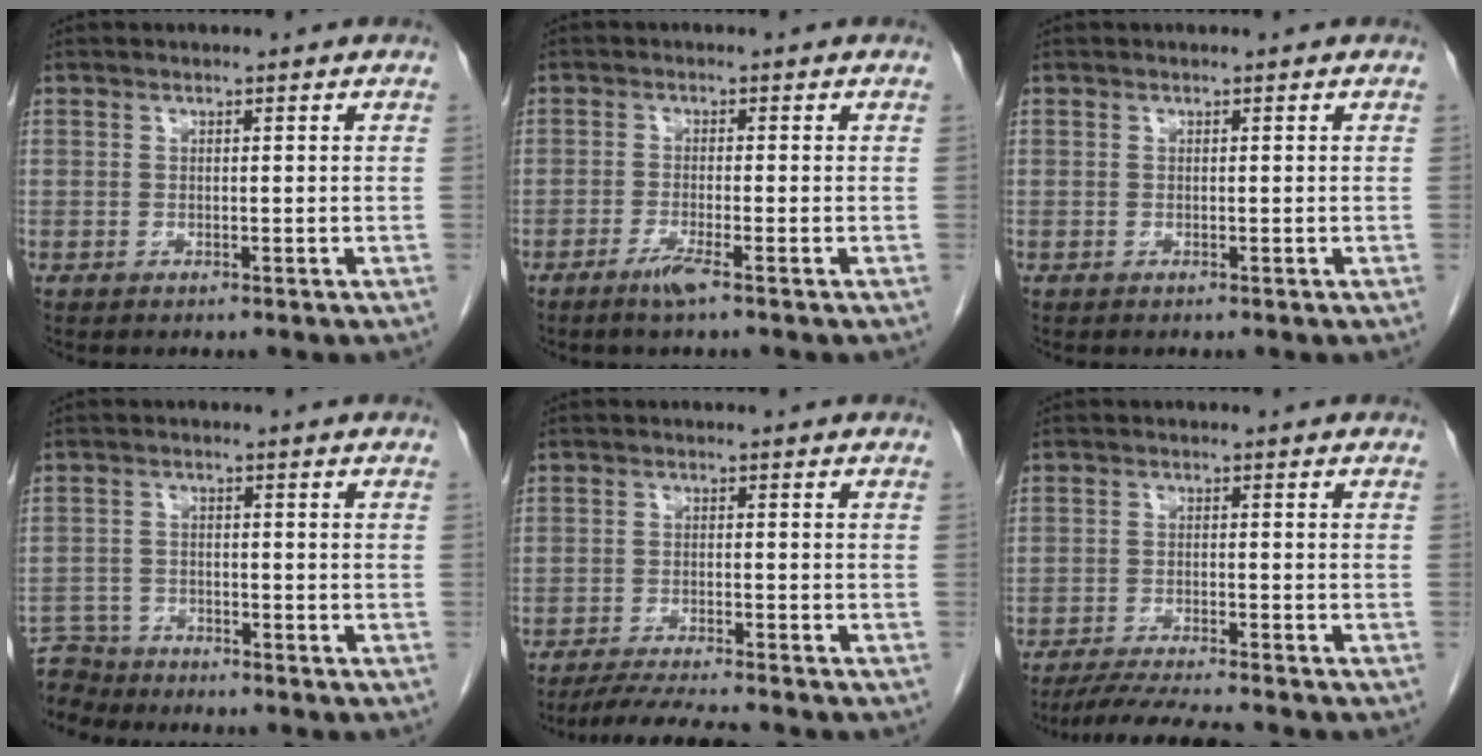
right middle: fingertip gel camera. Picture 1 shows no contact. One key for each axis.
{"total": 2.8, "fx": -1.8, "fy": -0.3, "fz": 2.1, "tx": -0.047, "ty": -0.007, "tz": -0.040}
{"total": 0.0}
{"total": 6.1, "fx": -5.8, "fy": 1.8, "fz": -0.6, "tx": 0.013, "ty": -0.002, "tz": -0.111}
{"total": 7.1, "fx": -6.5, "fy": -0.4, "fz": 3.0, "tx": -0.051, "ty": -0.020, "tz": -0.107}
{"total": 7.9, "fx": -7.1, "fy": -0.4, "fz": 3.4, "tx": -0.057, "ty": -0.021, "tz": -0.117}